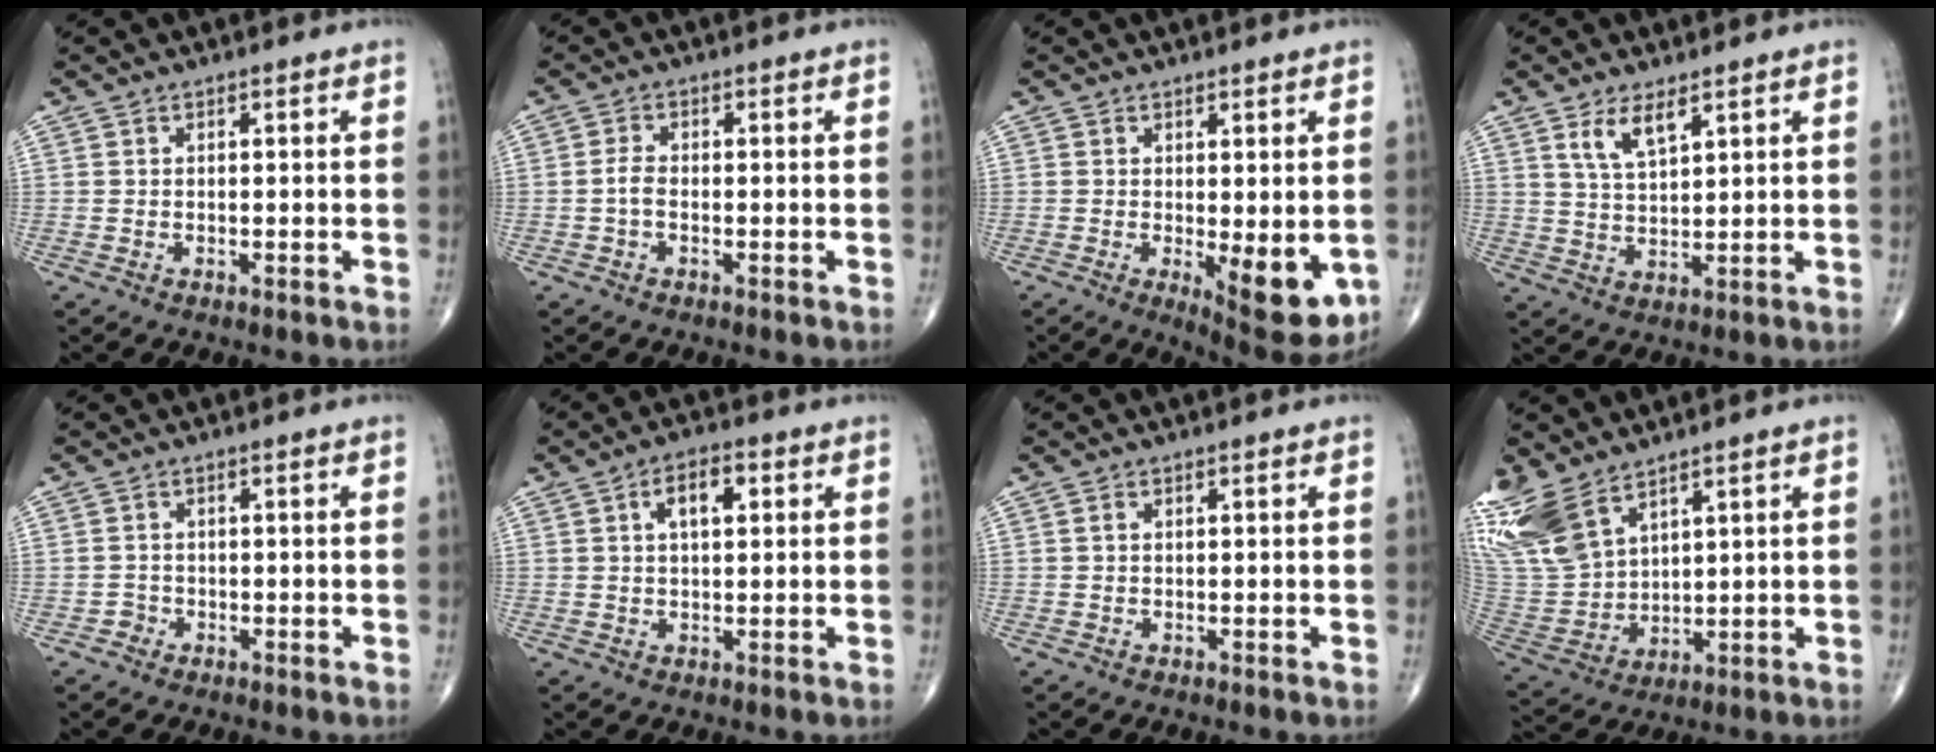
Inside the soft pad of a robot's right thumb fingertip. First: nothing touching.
{"total": 2.2, "force": [-0.6, 1.2, 1.8], "torque": [-0.035, 0.005, -0.016]}
{"total": 9.9, "force": [-1.9, 3.7, 9.0], "torque": [-0.108, -0.024, -0.015]}
{"total": 5.5, "force": [3.3, 2.0, 3.9], "torque": [-0.071, -0.020, 0.068]}
{"total": 1.2, "force": [-0.8, 1.0, -0.1], "torque": [0.006, 0.005, -0.020]}
{"total": 5.5, "force": [1.6, 2.8, 4.4], "torque": [-0.066, 0.008, 0.023]}
{"total": 0.5, "force": [0.1, 0.4, 0.3], "torque": [-0.006, 0.001, 0.001]}
{"total": 16.2, "force": [10.5, 8.5, 9.0], "torque": [-0.209, -0.027, 0.225]}